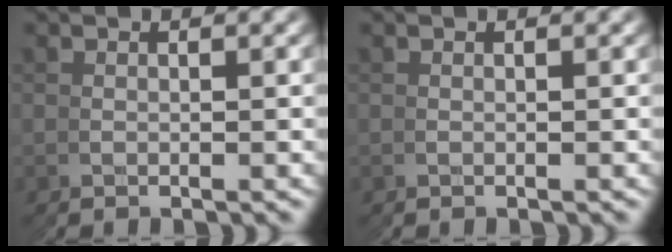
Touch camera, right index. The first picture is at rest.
{"total": 0.0}